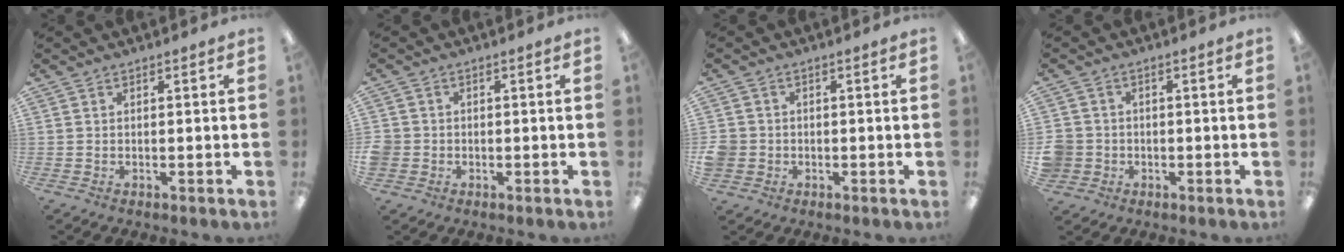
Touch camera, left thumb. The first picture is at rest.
{"total": 2.7, "force": [-0.6, 2.6, 0.4], "torque": [-0.006, 0.003, -0.012]}
{"total": 3.5, "force": [-0.7, 3.3, 0.7], "torque": [-0.020, 0.004, -0.012]}
{"total": 4.1, "force": [-0.9, 3.9, 0.6], "torque": [-0.028, 0.005, -0.017]}